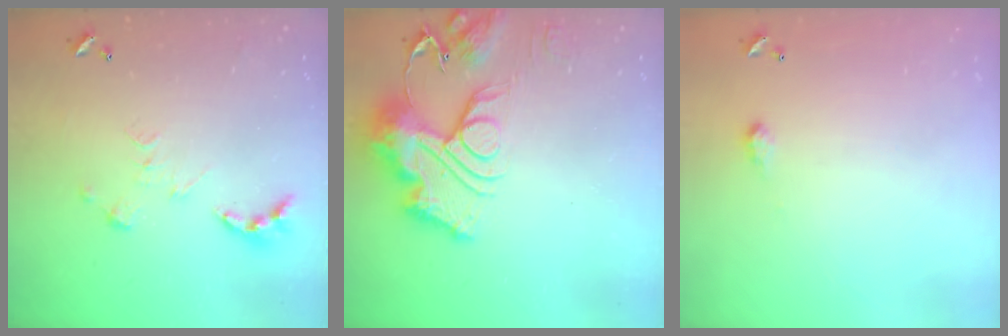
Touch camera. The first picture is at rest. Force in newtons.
{"total": 17.9, "press": 17.8, "slide": 1.9}
{"total": 2.0, "press": 2.0, "slide": 0.3}